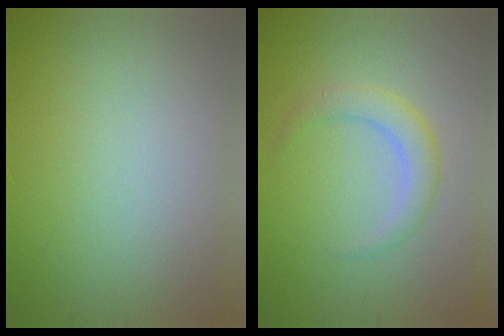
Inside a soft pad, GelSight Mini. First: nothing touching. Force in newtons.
{"total": 2.8, "press": 2.8, "slide": 0.1}